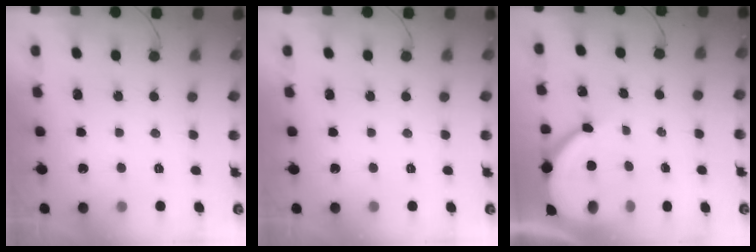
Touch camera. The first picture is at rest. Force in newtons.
{"total": 0.0}
{"total": 10.6, "press": 10.5, "slide": 1.3}